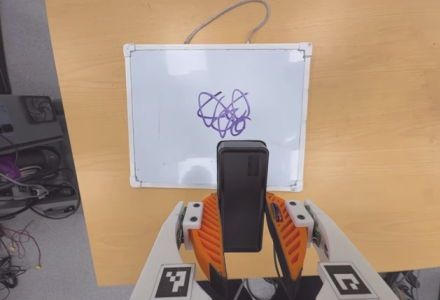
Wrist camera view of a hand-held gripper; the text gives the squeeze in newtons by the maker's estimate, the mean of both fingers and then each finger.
{"total": 3.9, "left": 2.4, "right": 5.4}